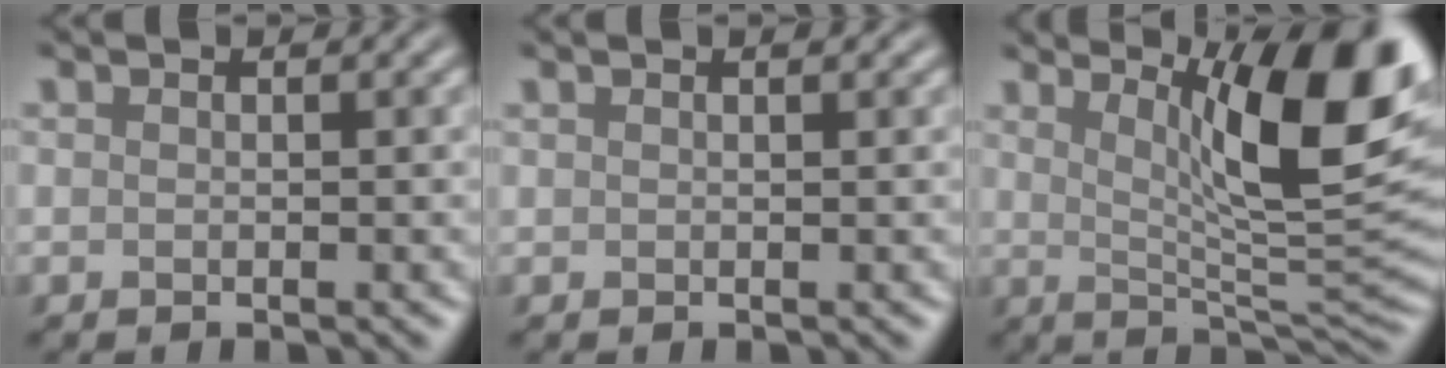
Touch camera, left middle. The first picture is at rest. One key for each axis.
{"total": 1.6, "fx": 1.2, "fy": 0.7, "fz": 0.9, "tx": -0.001, "ty": 0.010, "tz": -0.003}
{"total": 11.8, "fx": 4.0, "fy": 2.5, "fz": 10.8, "tx": -0.133, "ty": 0.001, "tz": 0.071}